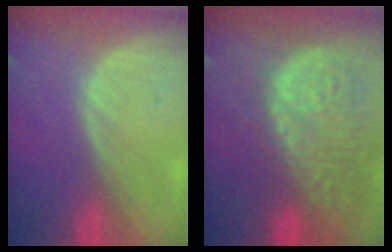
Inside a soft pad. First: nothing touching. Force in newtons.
{"total": 15.3, "press": 12.7, "slide": 8.5}